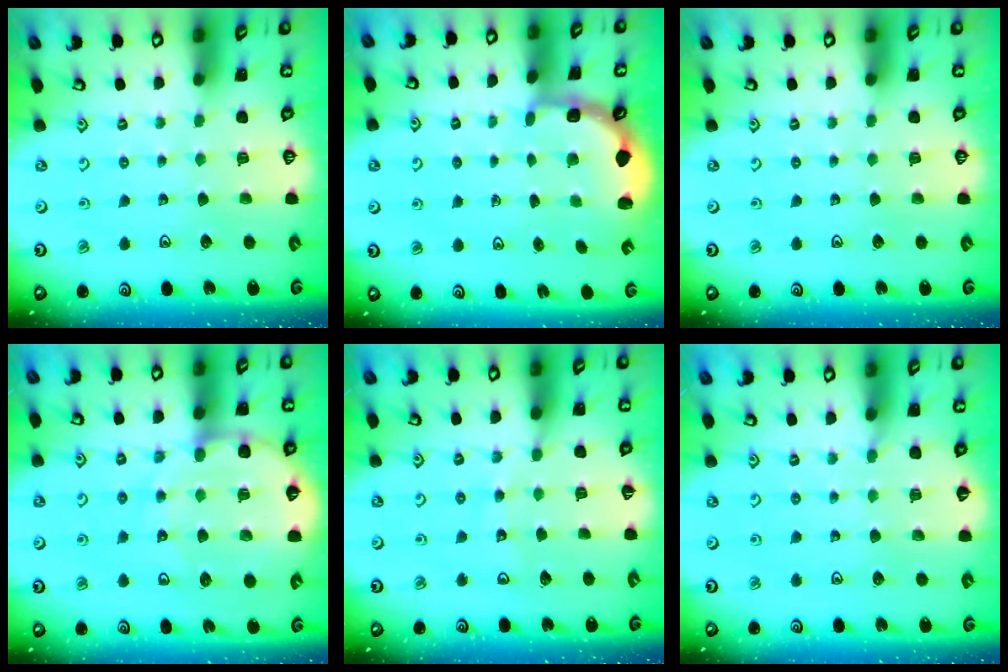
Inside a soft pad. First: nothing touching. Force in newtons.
{"total": 2.5, "press": 1.9, "slide": 1.6}
{"total": 0.0}
{"total": 12.7, "press": 12.3, "slide": 3.3}
{"total": 8.0, "press": 7.9, "slide": 1.0}
{"total": 4.5, "press": 4.4, "slide": 0.6}